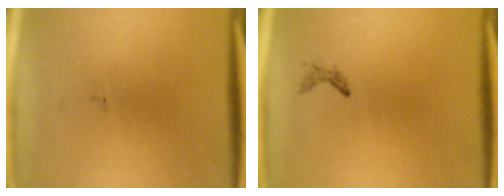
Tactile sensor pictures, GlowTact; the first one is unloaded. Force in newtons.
{"total": 0.7}